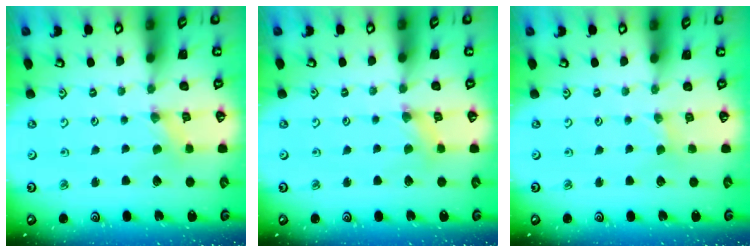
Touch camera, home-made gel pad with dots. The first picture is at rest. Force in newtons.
{"total": 1.9, "press": 1.9, "slide": 0.3}
{"total": 0.0}